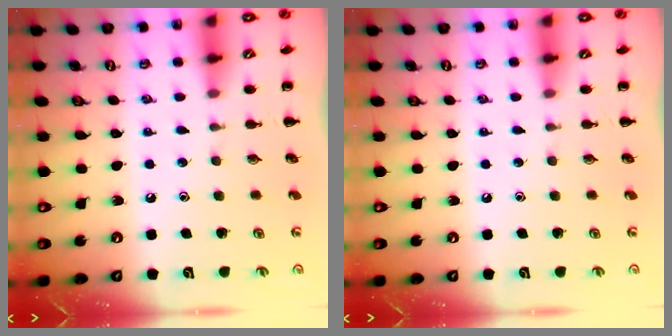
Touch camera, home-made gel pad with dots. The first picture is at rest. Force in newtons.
{"total": 0.0}